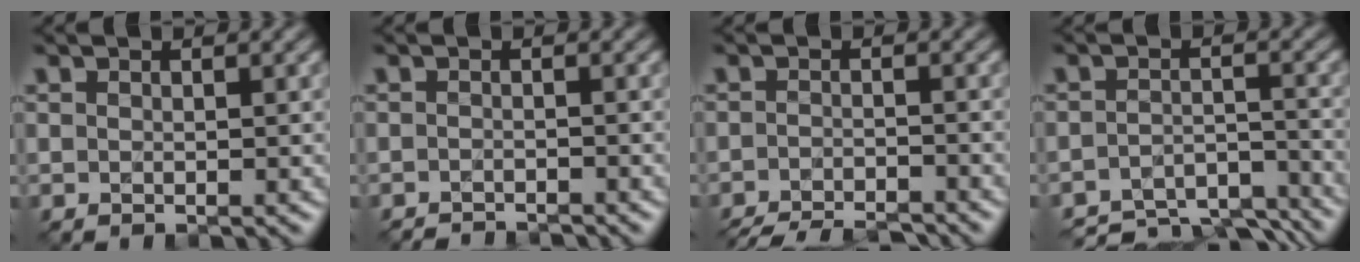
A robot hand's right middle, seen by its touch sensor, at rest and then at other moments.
{"total": 2.6, "force": [-2.5, 0.2, 0.4], "torque": [0.008, -0.010, -0.040]}
{"total": 6.8, "force": [-6.3, 1.1, 2.5], "torque": [-0.036, -0.016, -0.096]}
{"total": 8.6, "force": [-7.9, 2.2, 2.6], "torque": [-0.034, -0.014, -0.112]}